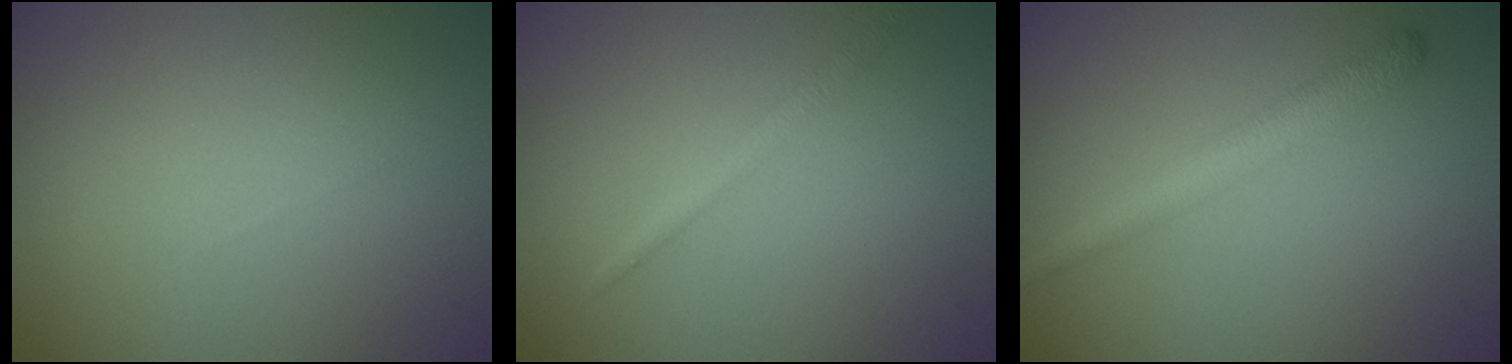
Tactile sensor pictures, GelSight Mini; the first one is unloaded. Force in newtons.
{"total": 1.5, "press": 1.5, "slide": 0.0}
{"total": 2.8, "press": 2.8, "slide": 0.0}